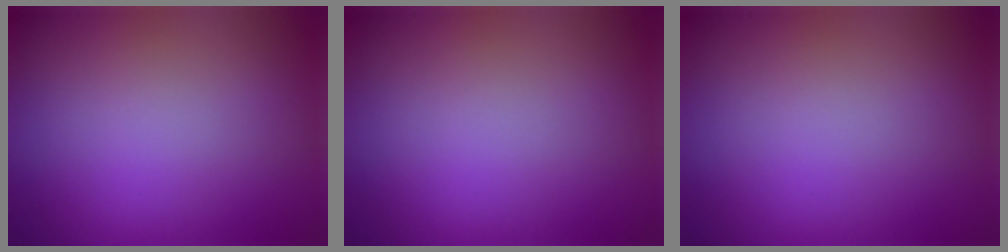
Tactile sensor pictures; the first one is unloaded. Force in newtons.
{"total": 0.0}
{"total": 0.0}